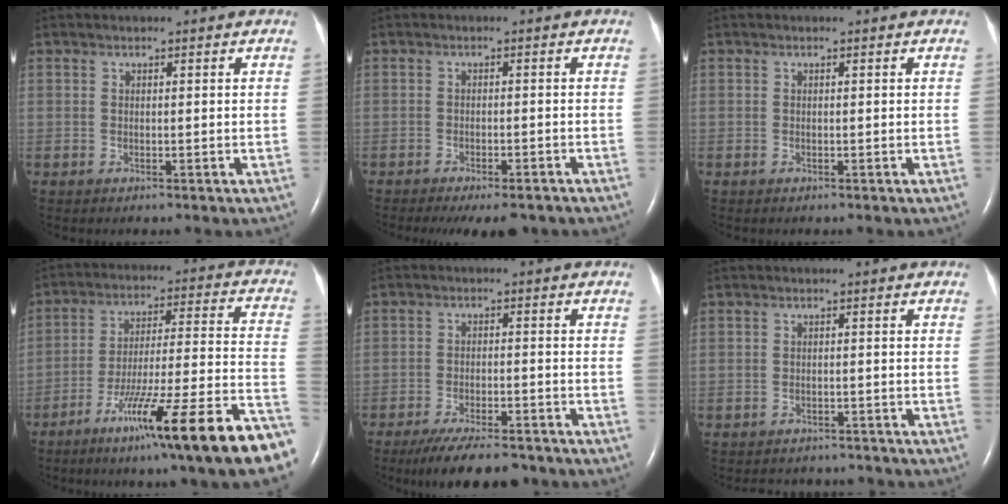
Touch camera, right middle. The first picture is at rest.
{"total": 8.2, "force": [-6.8, 2.0, 4.1], "torque": [-0.047, -0.012, -0.089]}
{"total": 0.0}
{"total": 23.1, "force": [-14.9, 0.1, 17.6], "torque": [-0.197, -0.014, -0.238]}
{"total": 11.0, "force": [-9.4, 2.2, 5.2], "torque": [-0.083, -0.015, -0.143]}
{"total": 5.8, "force": [-5.6, 1.7, 0.6], "torque": [-0.007, -0.002, -0.064]}